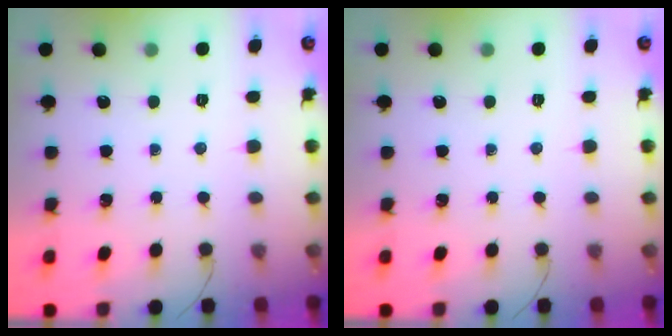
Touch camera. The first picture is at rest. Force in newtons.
{"total": 0.0}